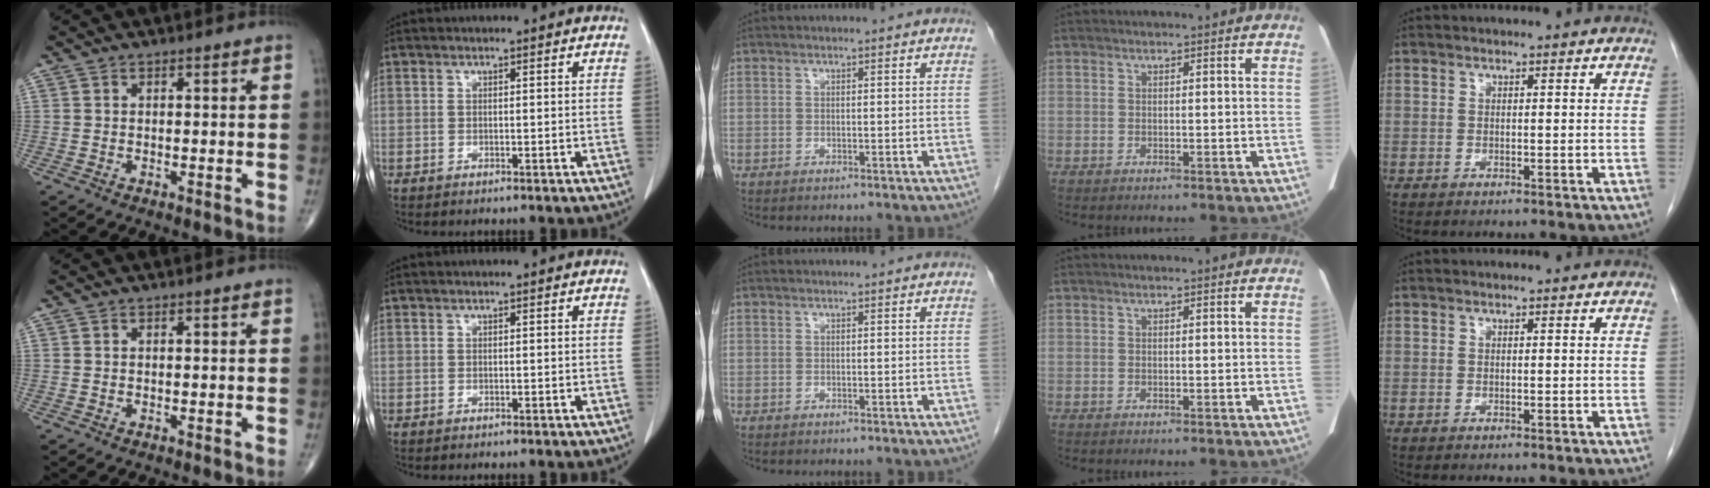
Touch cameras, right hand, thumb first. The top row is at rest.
{}